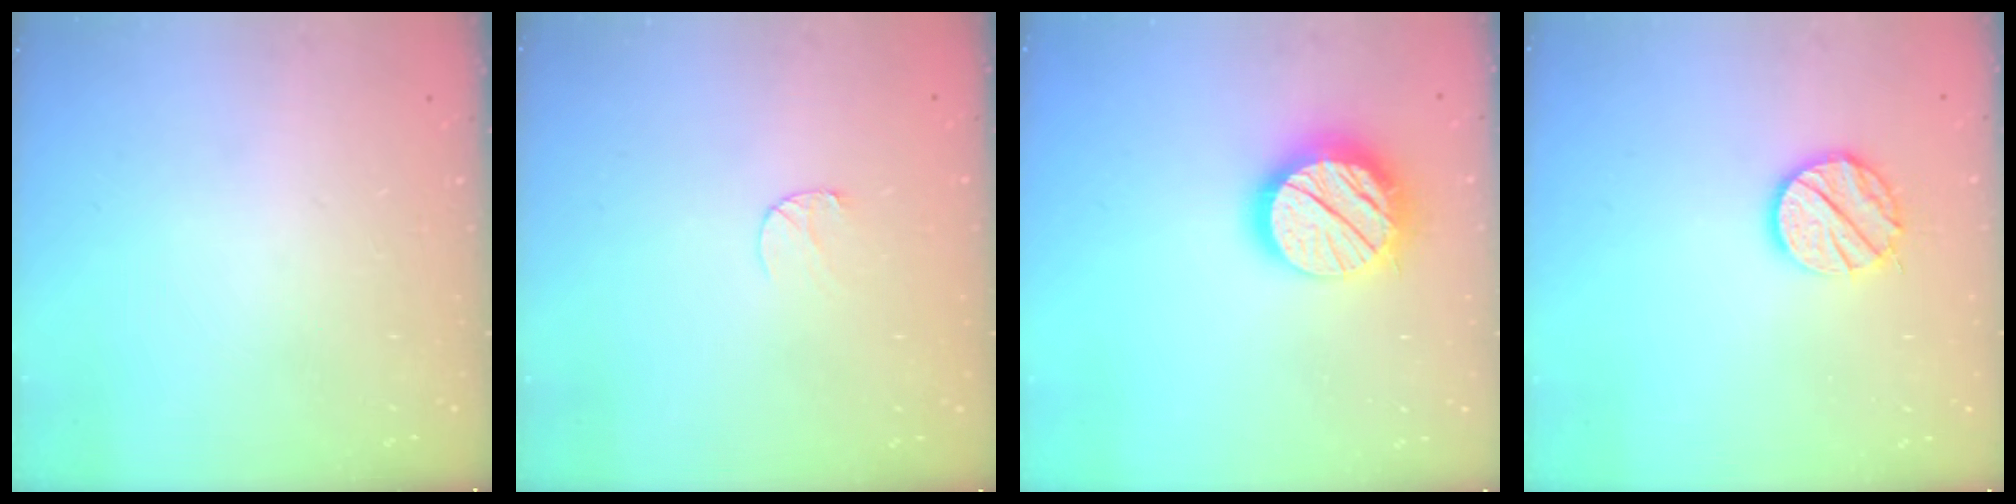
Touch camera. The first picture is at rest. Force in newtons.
{"total": 4.6, "press": 4.5, "slide": 0.5}
{"total": 16.8, "press": 16.8, "slide": 1.6}
{"total": 11.5, "press": 11.4, "slide": 1.0}